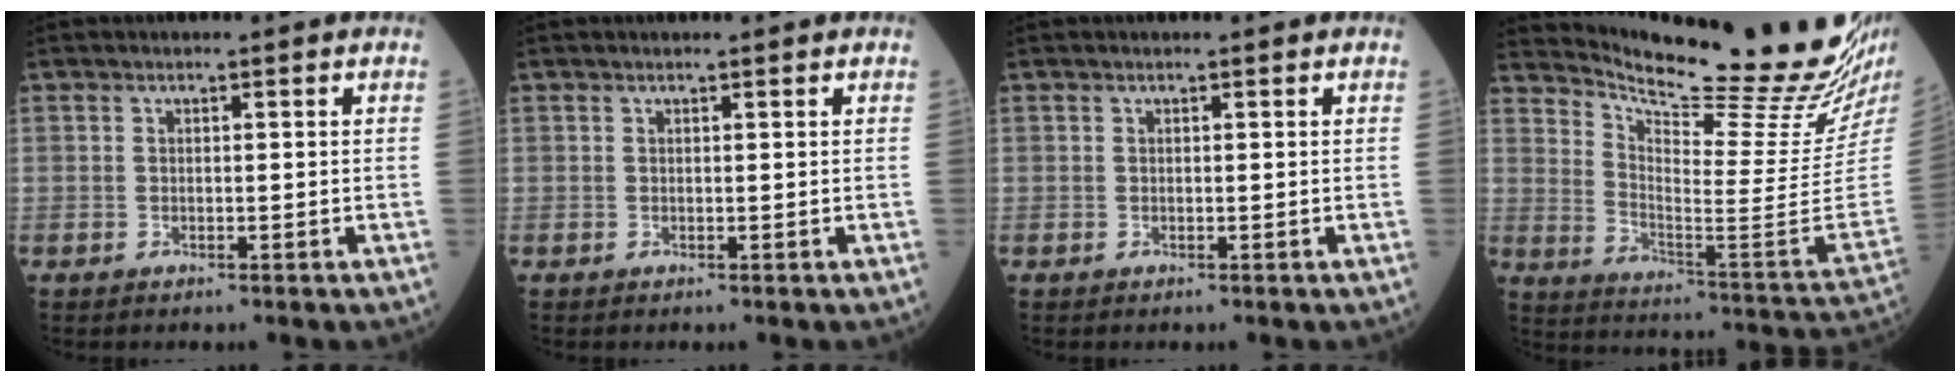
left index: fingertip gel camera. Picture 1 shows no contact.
{"total": 1.1, "force": [1.0, 0.0, 0.4], "torque": [-0.007, 0.009, 0.015]}
{"total": 0.0}
{"total": 23.6, "force": [21.9, -0.9, 8.6], "torque": [-0.157, -0.126, 0.304]}